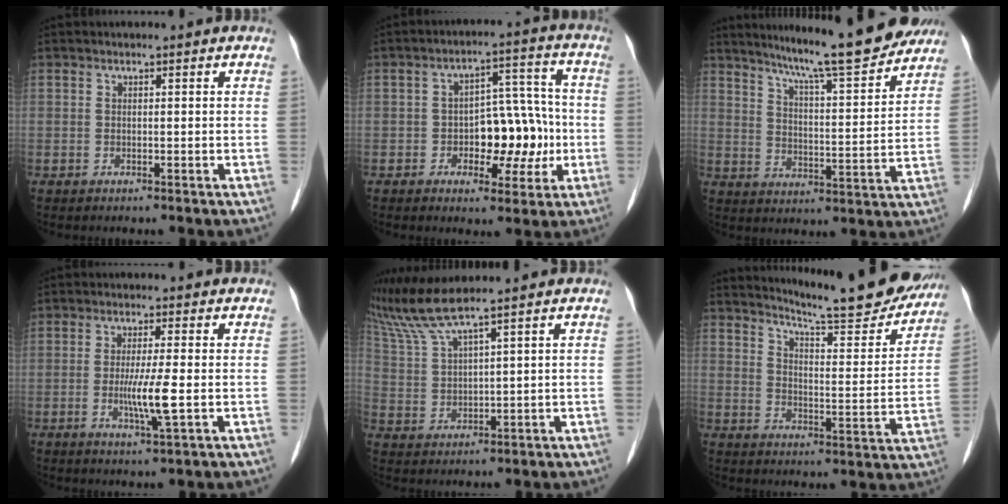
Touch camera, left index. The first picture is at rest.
{"total": 9.7, "force": [-1.9, 5.2, 8.0], "torque": [-0.116, 0.031, -0.024]}
{"total": 15.7, "force": [13.7, 0.9, 7.5], "torque": [-0.117, -0.002, 0.197]}
{"total": 5.3, "force": [-1.0, -0.1, 5.2], "torque": [-0.104, -0.012, -0.021]}
{"total": 6.7, "force": [5.8, -1.5, 3.1], "torque": [-0.079, 0.001, 0.127]}
{"total": 17.6, "force": [16.3, 2.0, 6.2], "torque": [-0.090, -0.047, 0.209]}